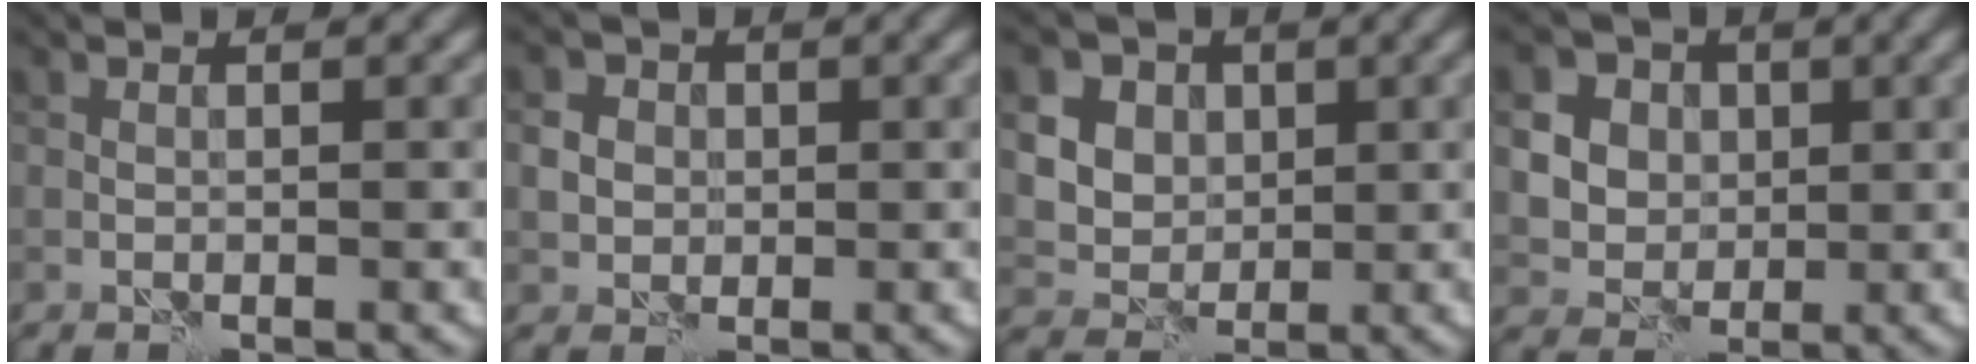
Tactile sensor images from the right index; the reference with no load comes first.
{"total": 3.2, "force": [0.5, 2.9, 1.3], "torque": [-0.015, 0.010, 0.004]}
{"total": 10.8, "force": [4.2, 8.8, 4.6], "torque": [-0.096, 0.024, 0.062]}
{"total": 9.9, "force": [3.2, 8.6, 3.9], "torque": [-0.094, 0.021, 0.048]}